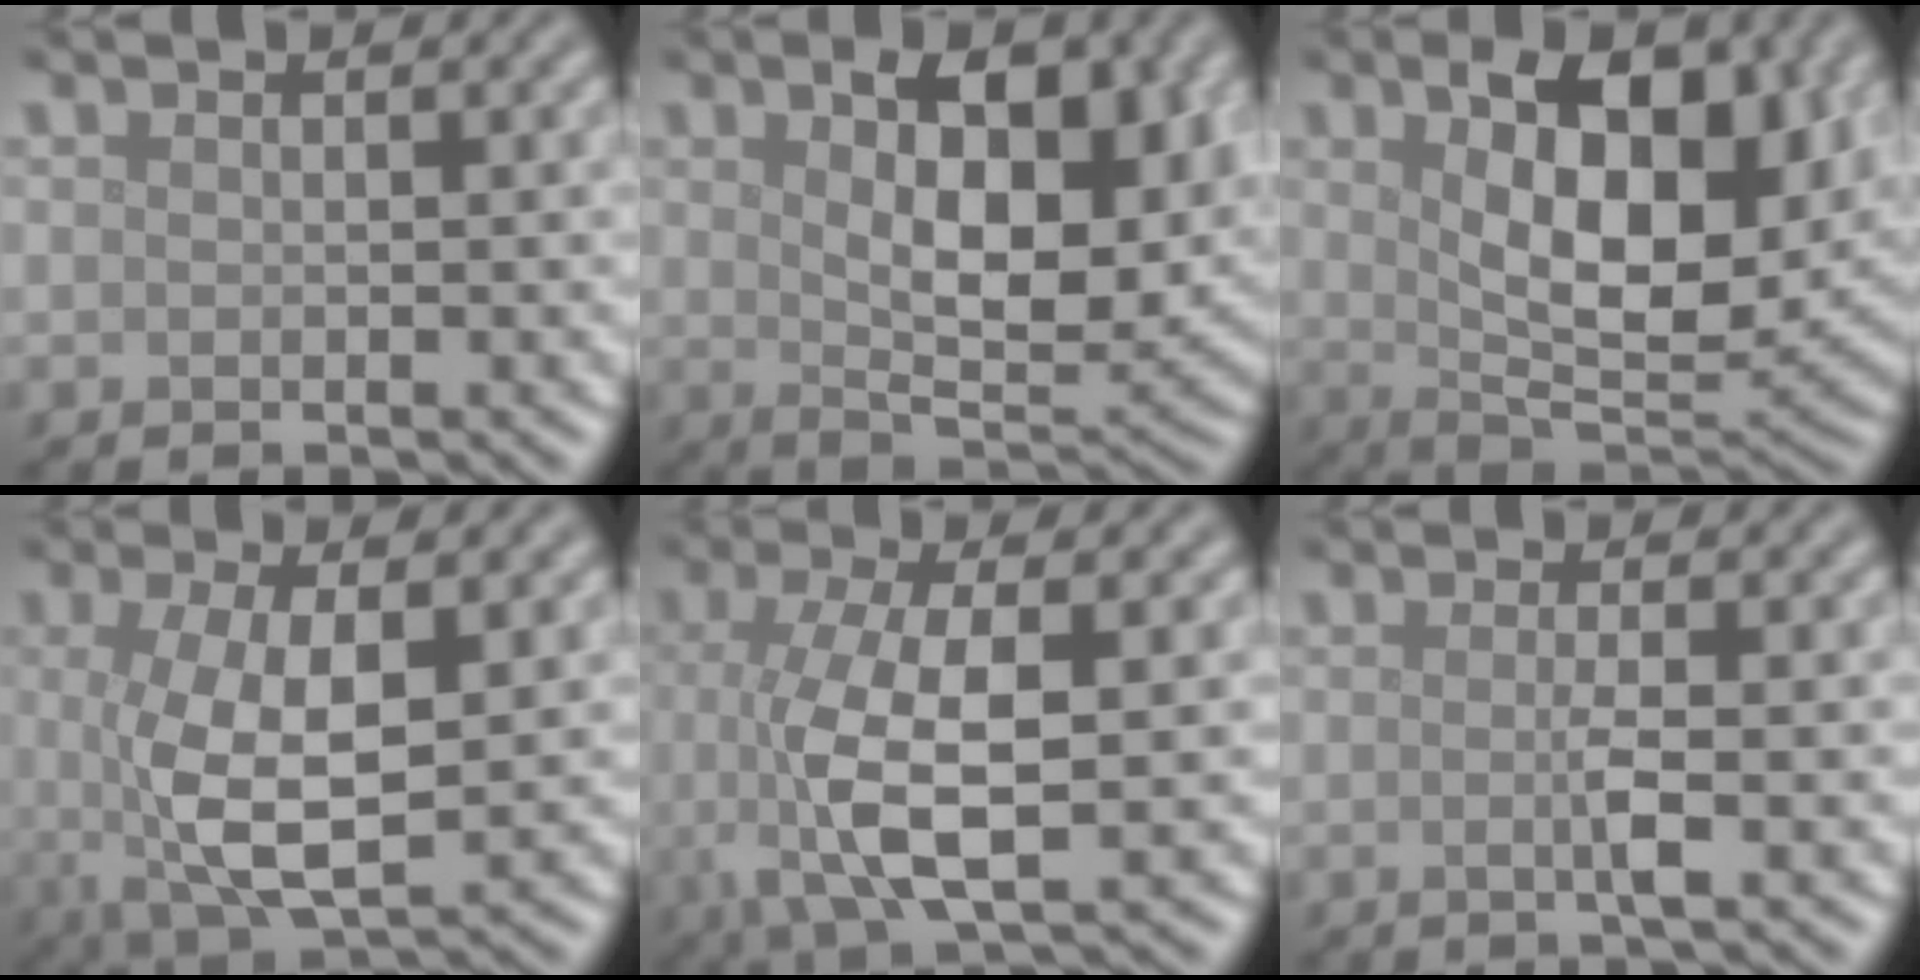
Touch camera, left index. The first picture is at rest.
{"total": 9.4, "force": [2.3, 4.2, 8.1], "torque": [-0.116, -0.002, 0.036]}
{"total": 11.9, "force": [3.2, 5.7, 10.0], "torque": [-0.139, -0.002, 0.048]}
{"total": 7.2, "force": [0.1, 2.7, 6.7], "torque": [-0.141, -0.009, 0.004]}
{"total": 7.2, "force": [-0.3, 2.4, 6.7], "torque": [-0.136, -0.005, -0.005]}
{"total": 2.0, "force": [-0.2, 0.3, 2.0], "torque": [-0.037, -0.006, -0.008]}